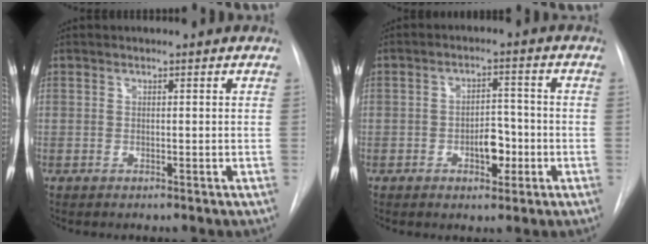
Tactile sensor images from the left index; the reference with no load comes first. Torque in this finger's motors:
{"motor_torque": [0.10, 0.03, 0.10, 0.04]}